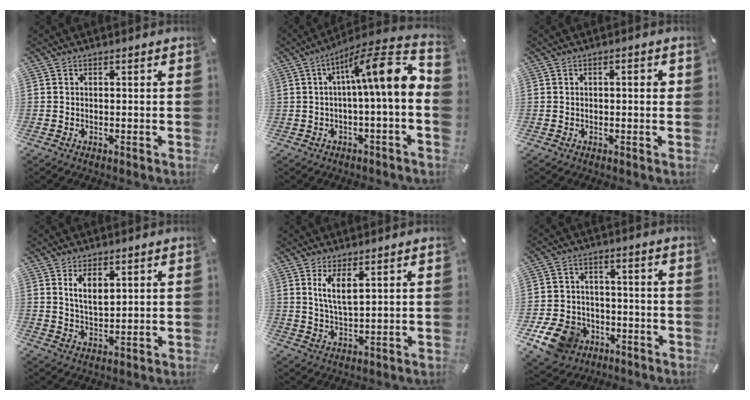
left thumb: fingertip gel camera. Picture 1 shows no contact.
{"total": 14.1, "force": [2.1, 2.2, 13.7], "torque": [-0.222, -0.014, 0.022]}
{"total": 2.0, "force": [0.1, 0.7, 1.9], "torque": [-0.027, 0.001, -0.003]}
{"total": 5.4, "force": [2.6, 2.7, 3.8], "torque": [-0.066, -0.005, 0.043]}
{"total": 5.9, "force": [2.9, 1.8, 4.8], "torque": [-0.100, -0.006, 0.047]}
{"total": 11.2, "force": [-5.7, 8.5, 4.6], "torque": [-0.092, 0.042, -0.099]}